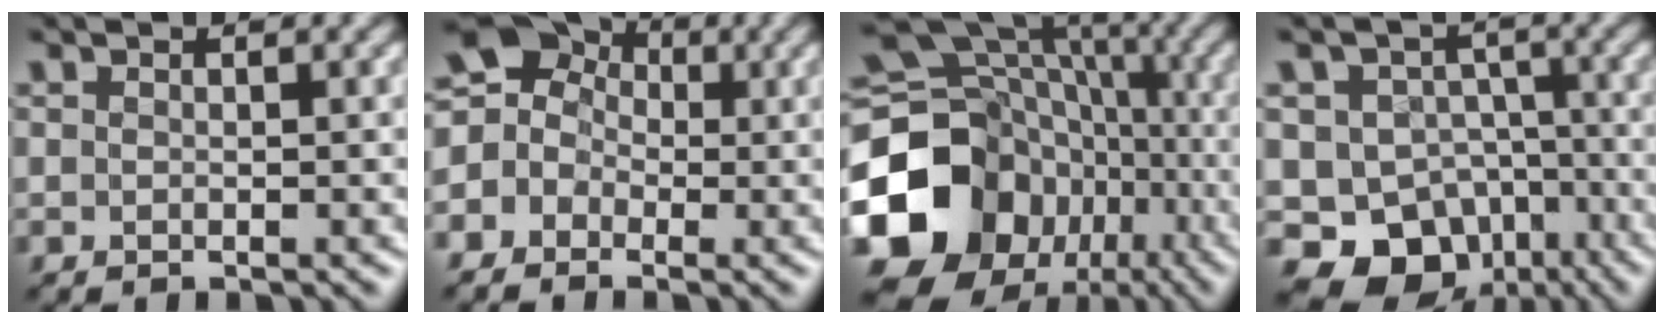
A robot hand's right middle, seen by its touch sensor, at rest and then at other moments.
{"total": 10.6, "force": [0.9, 9.7, 4.3], "torque": [-0.119, 0.045, -0.035]}
{"total": 21.3, "force": [-6.8, 18.2, 8.7], "torque": [-0.178, -0.027, -0.127]}
{"total": 9.6, "force": [-5.1, 7.5, 3.0], "torque": [-0.038, 0.006, -0.090]}